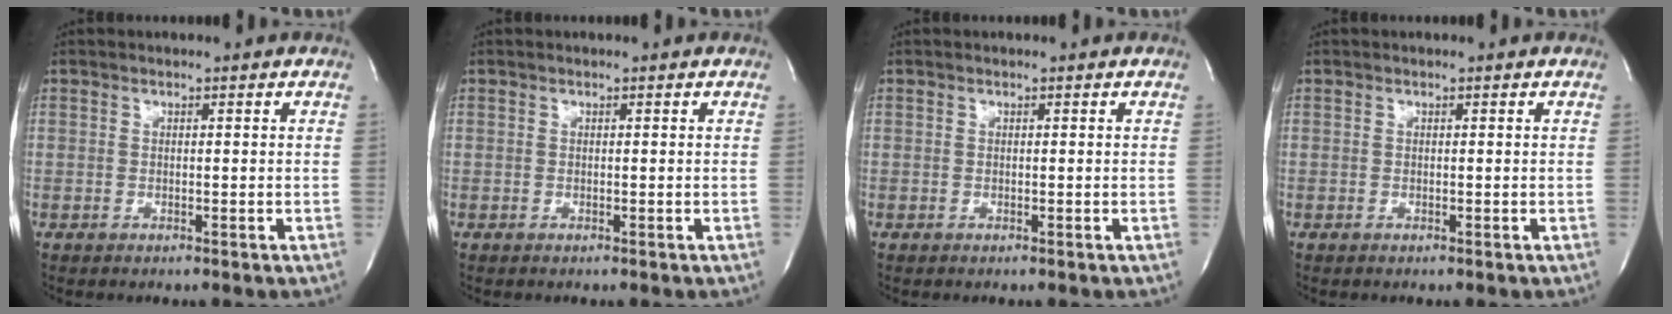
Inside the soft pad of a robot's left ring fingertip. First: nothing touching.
{"total": 0.0}
{"total": 0.0}
{"total": 0.0}